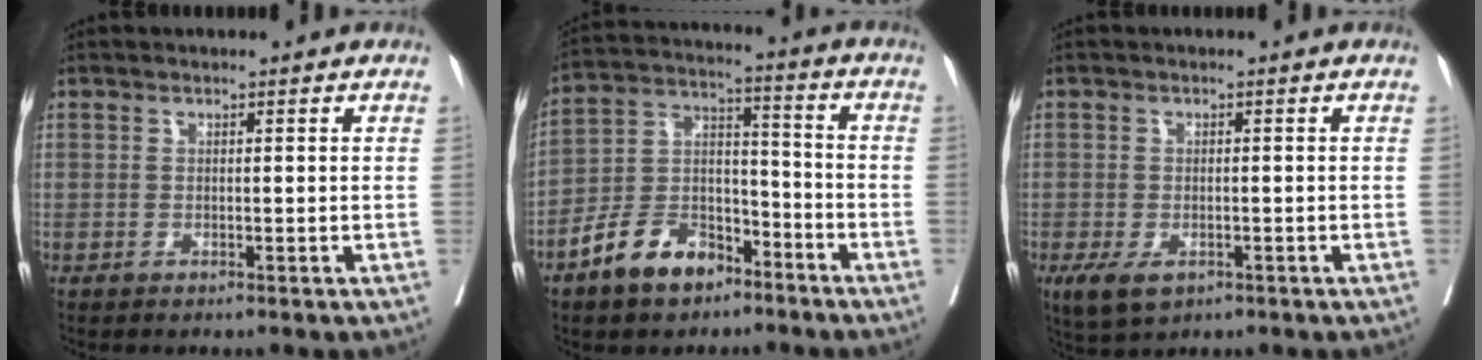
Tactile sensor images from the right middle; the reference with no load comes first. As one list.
[{"total": 11.1, "force": [-7.4, 5.9, 5.8], "torque": [-0.121, 0.012, -0.137]}, {"total": 4.3, "force": [-2.2, 2.3, 2.9], "torque": [-0.056, -0.007, -0.030]}]